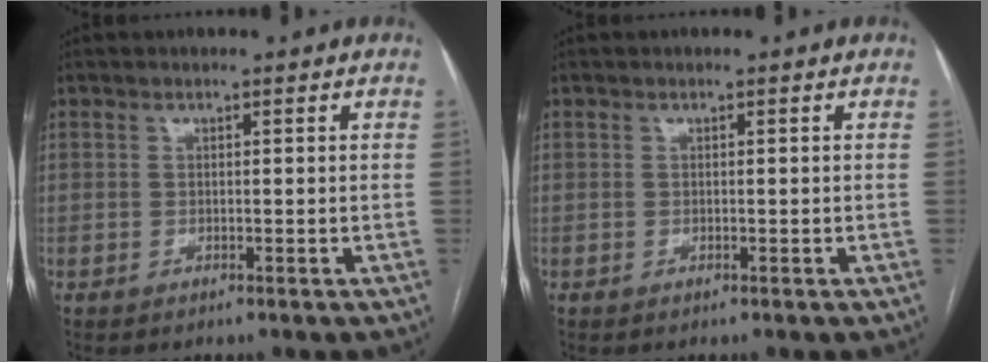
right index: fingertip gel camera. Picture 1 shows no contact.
{"total": 0.0}